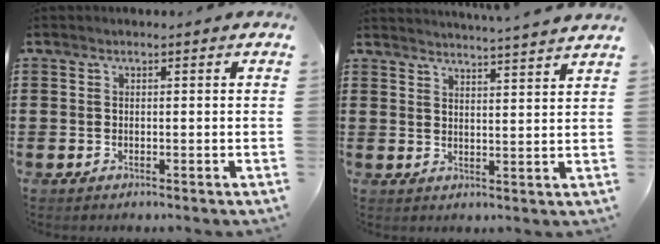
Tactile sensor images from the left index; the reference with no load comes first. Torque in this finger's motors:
{"motor_torque": [1.06, -1.08, 0.44, 0.13]}